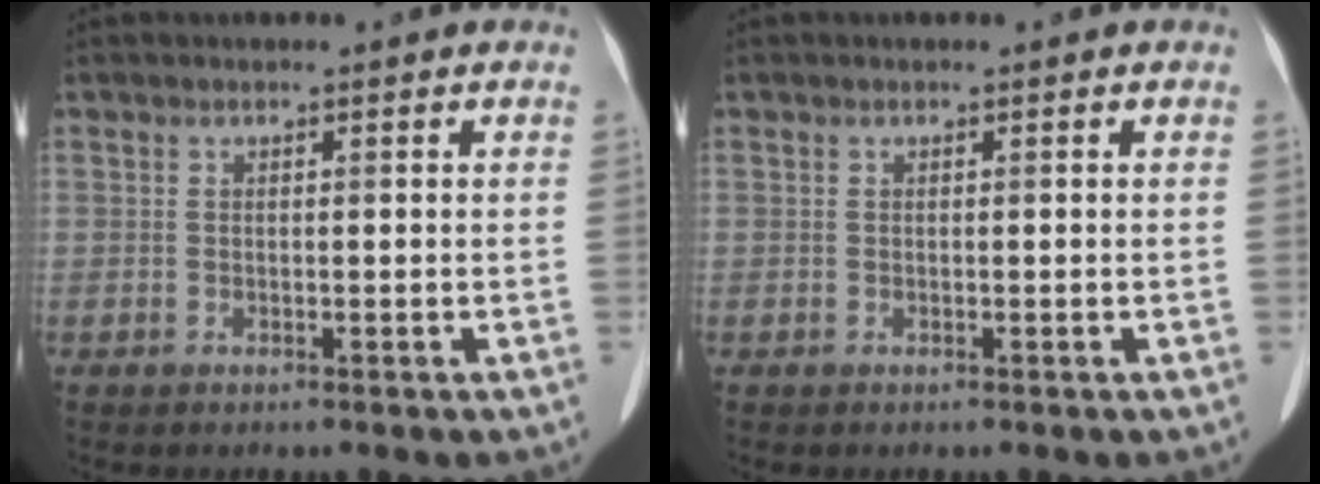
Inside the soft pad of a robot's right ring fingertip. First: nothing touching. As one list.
[{"total": 0.0}]